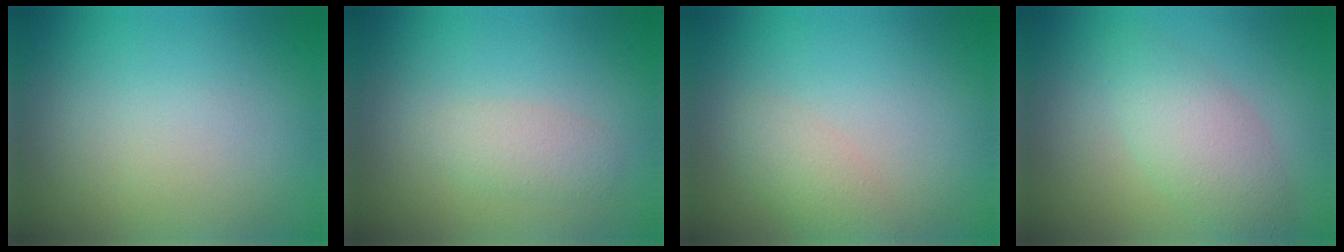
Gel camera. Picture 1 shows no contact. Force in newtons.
{"total": 1.7, "press": 1.7, "slide": 0.2}
{"total": 2.0, "press": 2.0, "slide": 0.1}
{"total": 3.6, "press": 3.6, "slide": 0.0}